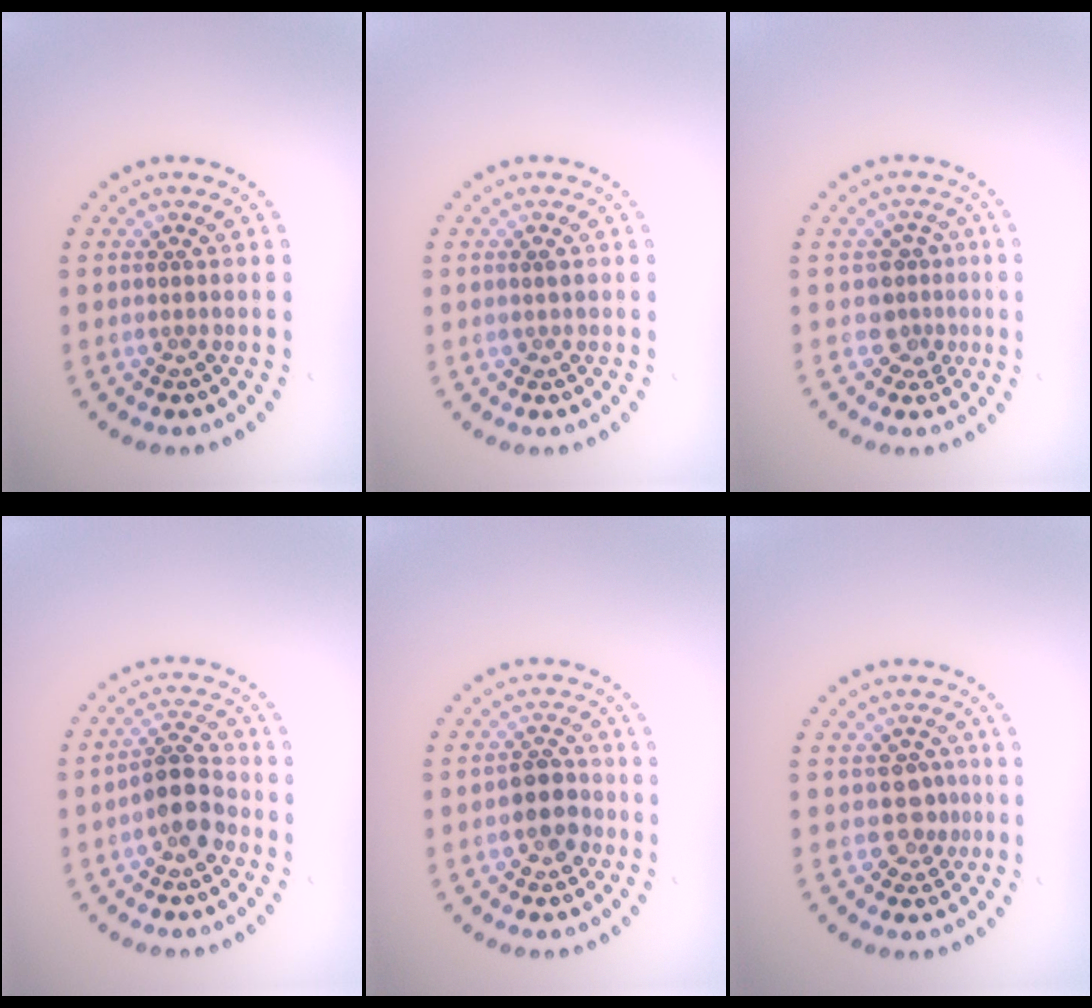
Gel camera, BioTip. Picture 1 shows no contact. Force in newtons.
{"total": 0.6, "press": 0.6, "slide": 0.1}
{"total": 2.4, "press": 1.9, "slide": 1.5}
{"total": 3.6, "press": 3.4, "slide": 1.4}
{"total": 2.5, "press": 2.3, "slide": 1.0}
{"total": 1.8, "press": 1.5, "slide": 1.0}